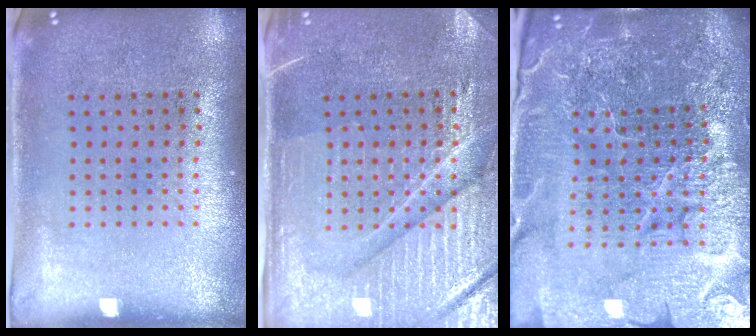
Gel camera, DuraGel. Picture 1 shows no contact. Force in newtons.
{"total": 4.6, "press": 4.2, "slide": 1.6}
{"total": 6.5, "press": 5.7, "slide": 3.1}